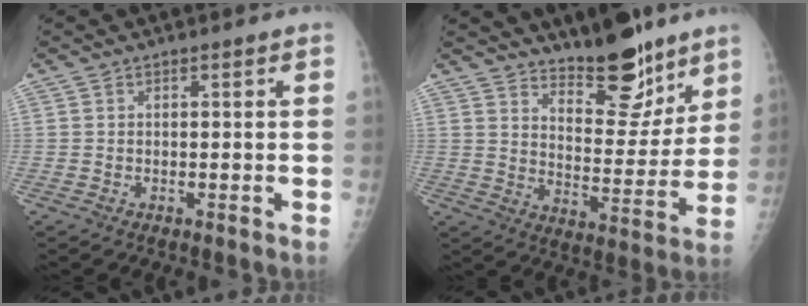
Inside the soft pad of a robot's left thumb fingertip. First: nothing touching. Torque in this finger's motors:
{"motor_torque": [0.20, 0.15, 0.20, -0.22, 0.05]}